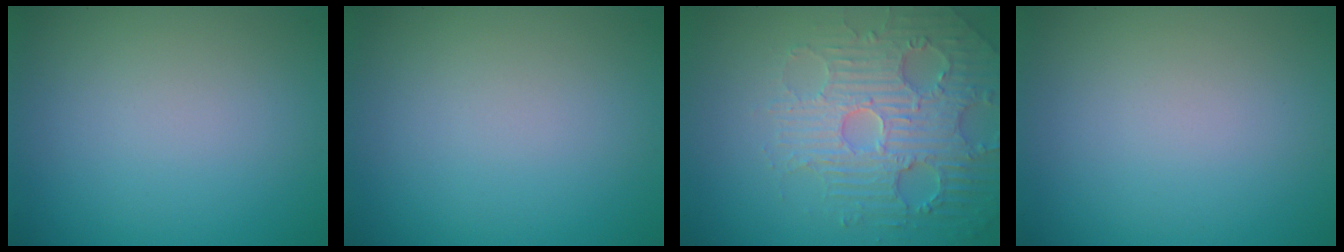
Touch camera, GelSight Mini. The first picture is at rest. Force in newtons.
{"total": 0.0}
{"total": 4.7, "press": 4.7, "slide": 0.9}
{"total": 0.0}